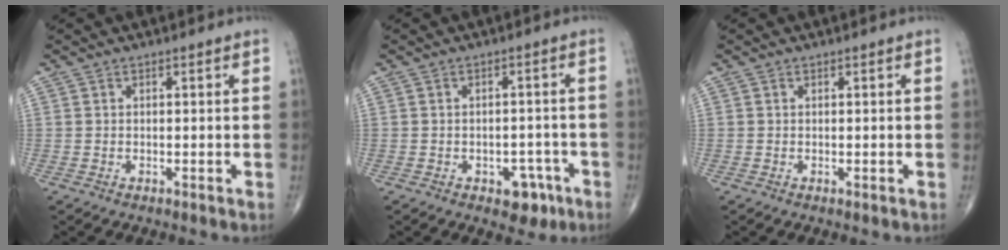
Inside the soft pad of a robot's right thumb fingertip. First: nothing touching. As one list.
[{"total": 5.3, "force": [-2.7, 3.4, 3.0], "torque": [-0.014, 0.020, -0.030]}, {"total": 0.0}]